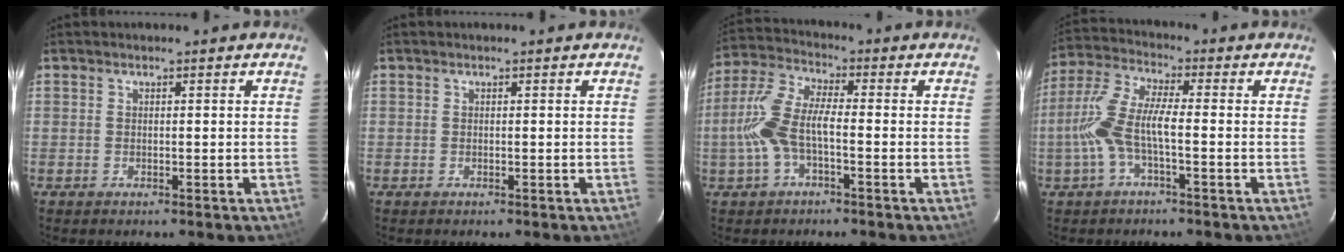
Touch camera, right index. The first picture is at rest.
{"total": 0.0}
{"total": 9.5, "force": [-2.2, 3.5, 8.5], "torque": [-0.197, 0.013, -0.046]}
{"total": 9.0, "force": [-2.2, 2.1, 8.5], "torque": [-0.196, 0.009, -0.042]}